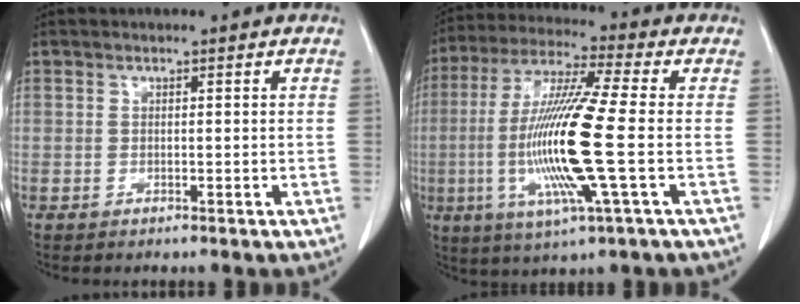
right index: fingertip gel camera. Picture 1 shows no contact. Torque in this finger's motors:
{"motor_torque": [2.14, 0.00, 1.06, 0.21]}